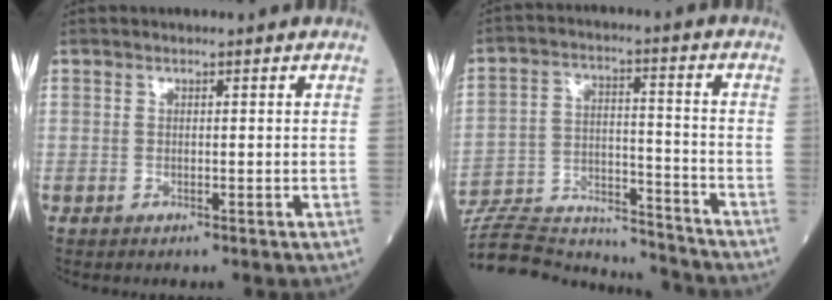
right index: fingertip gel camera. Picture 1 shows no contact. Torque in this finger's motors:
{"motor_torque": [-1.47, -0.66, -1.05, -0.21]}